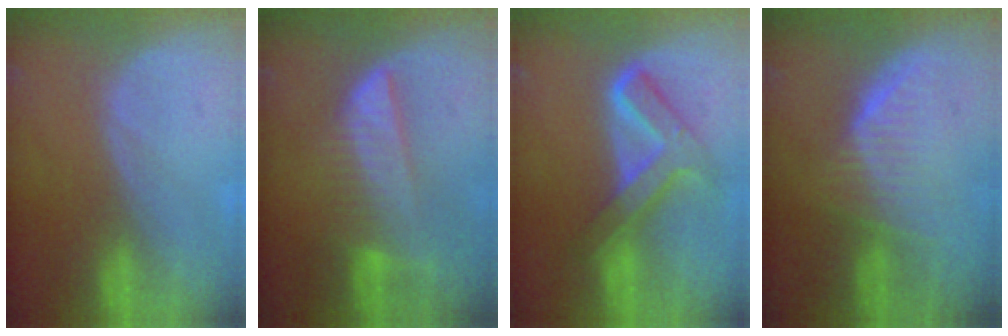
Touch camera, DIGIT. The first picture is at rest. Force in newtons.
{"total": 6.4, "press": 6.3, "slide": 1.0}
{"total": 7.2, "press": 7.2, "slide": 0.3}
{"total": 5.9, "press": 5.9, "slide": 0.4}